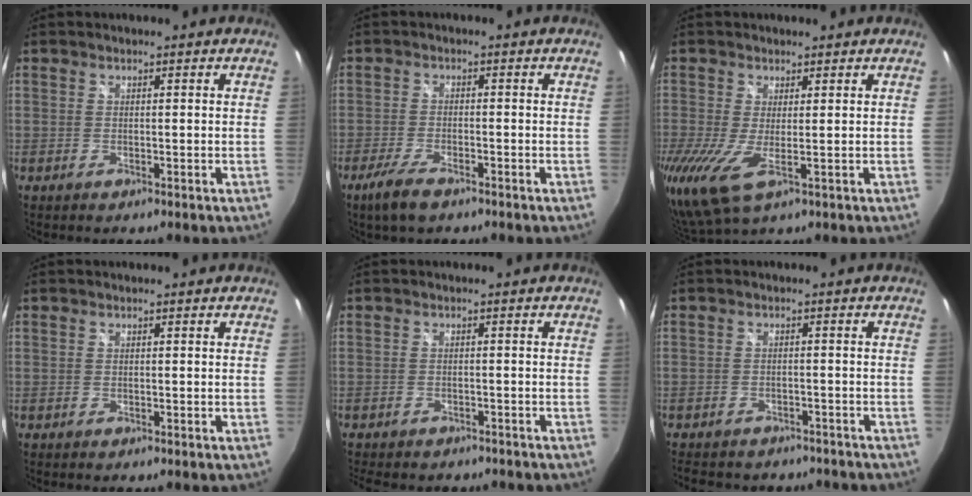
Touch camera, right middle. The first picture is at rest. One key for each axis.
{"total": 5.4, "fx": -3.8, "fy": 1.5, "fz": 3.5, "tx": -0.091, "ty": -0.010, "tz": -0.072}
{"total": 6.2, "fx": -0.6, "fy": 1.8, "fz": 6.0, "tx": -0.126, "ty": -0.020, "tz": -0.014}
{"total": 0.0}
{"total": 7.1, "fx": -6.1, "fy": 2.5, "fz": 2.7, "tx": -0.062, "ty": -0.017, "tz": -0.083}
{"total": 11.4, "fx": -9.6, "fy": 4.6, "fz": 4.3, "tx": -0.095, "ty": -0.012, "tz": -0.127}